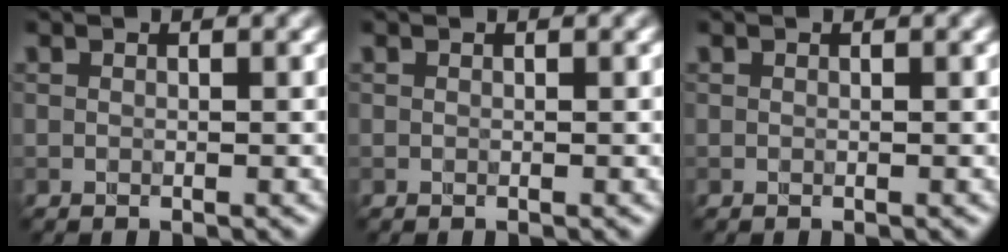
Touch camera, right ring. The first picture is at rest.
{"total": 0.0}
{"total": 0.0}